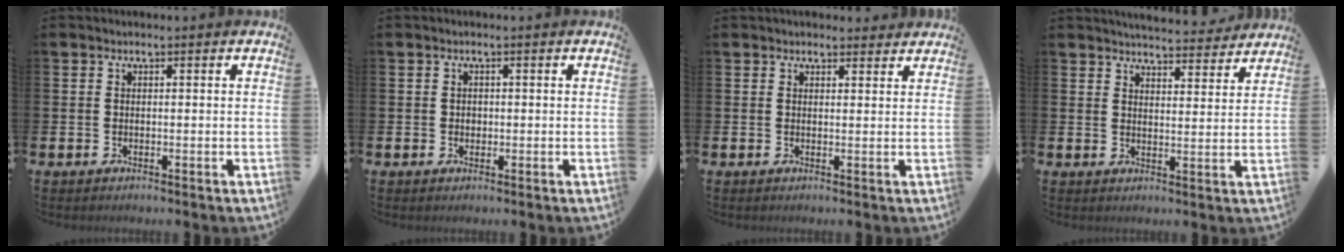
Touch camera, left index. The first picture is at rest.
{"total": 0.9, "force": [0.1, 0.8, 0.3], "torque": [0.003, 0.003, -0.001]}
{"total": 1.8, "force": [1.7, 0.5, 0.0], "torque": [0.004, -0.004, 0.030]}
{"total": 5.2, "force": [5.1, 0.5, 0.3], "torque": [-0.012, -0.036, 0.091]}